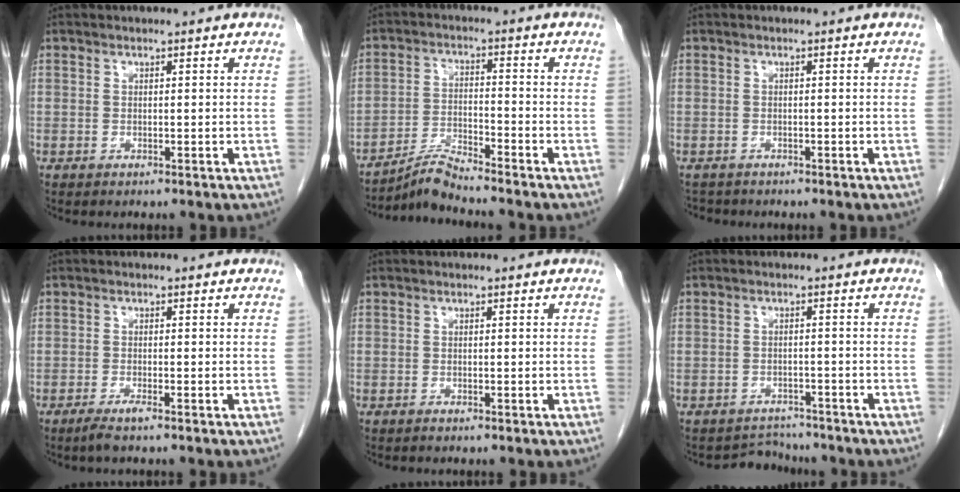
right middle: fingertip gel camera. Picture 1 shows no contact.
{"total": 4.9, "force": [-4.6, -1.0, 1.0], "torque": [-0.022, -0.015, -0.088]}
{"total": 1.8, "force": [-1.7, 0.7, 0.0], "torque": [-0.008, -0.006, -0.027]}
{"total": 1.9, "force": [-1.4, -0.2, 1.3], "torque": [-0.032, -0.005, -0.029]}
{"total": 0.0}
{"total": 3.3, "force": [-3.0, 0.7, -1.2], "torque": [0.015, 0.004, -0.045]}